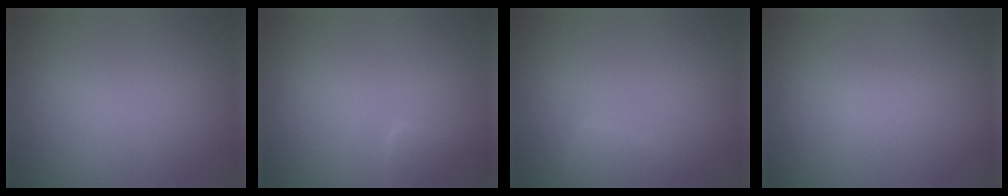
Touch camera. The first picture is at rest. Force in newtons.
{"total": 1.7, "press": 1.7, "slide": 0.1}
{"total": 2.3, "press": 2.3, "slide": 0.1}
{"total": 0.8, "press": 0.8, "slide": 0.0}